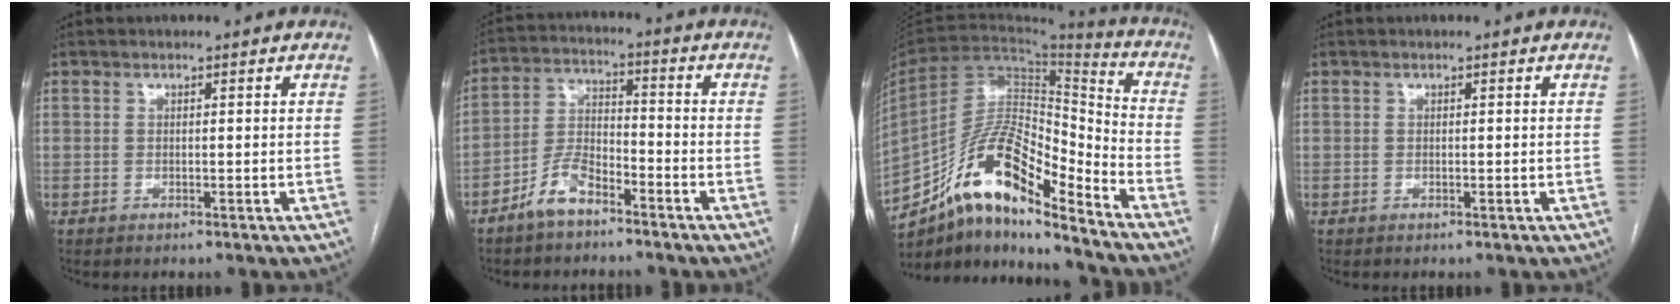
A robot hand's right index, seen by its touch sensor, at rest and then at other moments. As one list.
[{"total": 6.7, "force": [-4.8, 2.8, 3.8], "torque": [-0.084, 0.009, -0.096]}, {"total": 17.3, "force": [-12.1, 4.3, 11.6], "torque": [-0.206, 0.037, -0.212]}, {"total": 0.0}]